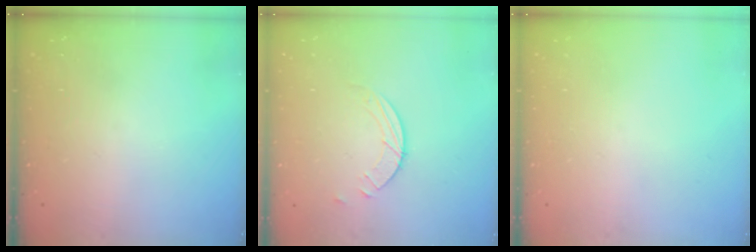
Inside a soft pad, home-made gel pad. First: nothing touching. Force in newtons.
{"total": 2.5, "press": 2.4, "slide": 0.2}
{"total": 0.0}